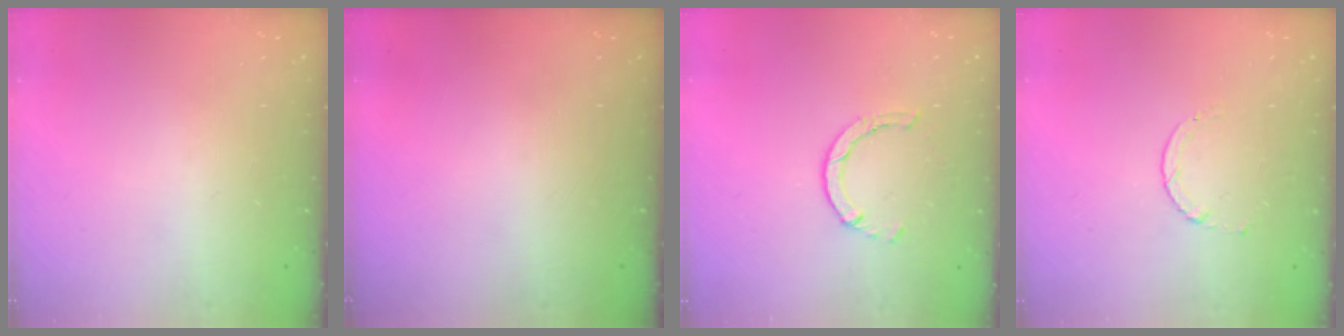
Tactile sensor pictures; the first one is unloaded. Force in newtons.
{"total": 0.0}
{"total": 2.9, "press": 2.9, "slide": 0.4}
{"total": 1.7, "press": 1.7, "slide": 0.2}